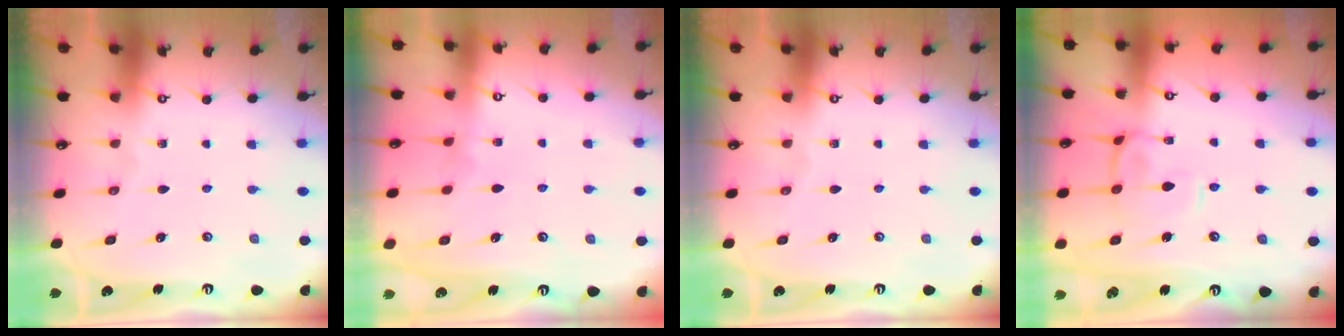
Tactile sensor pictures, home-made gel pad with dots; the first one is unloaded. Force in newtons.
{"total": 4.3, "press": 4.3, "slide": 0.2}
{"total": 0.0}
{"total": 2.7, "press": 2.6, "slide": 0.9}